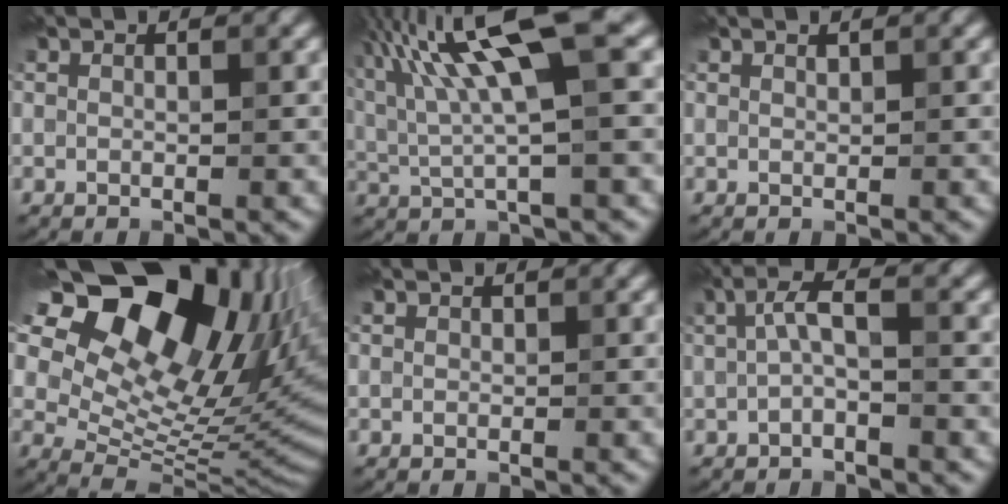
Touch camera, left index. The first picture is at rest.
{"total": 9.4, "force": [3.0, 1.2, 8.8], "torque": [-0.196, 0.007, 0.087]}
{"total": 0.7, "force": [0.4, -0.4, -0.3], "torque": [-0.001, -0.002, 0.018]}
{"total": 17.2, "force": [8.7, 10.1, 10.8], "torque": [-0.180, 0.036, 0.178]}
{"total": 1.6, "force": [0.0, -0.9, -1.3], "torque": [0.002, -0.006, 0.022]}
{"total": 1.2, "force": [-0.6, -0.5, 0.8], "torque": [-0.050, -0.001, 0.016]}